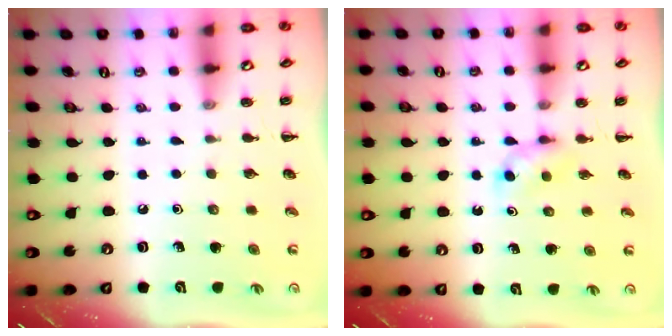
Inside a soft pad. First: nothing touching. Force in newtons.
{"total": 3.0, "press": 2.7, "slide": 1.1}